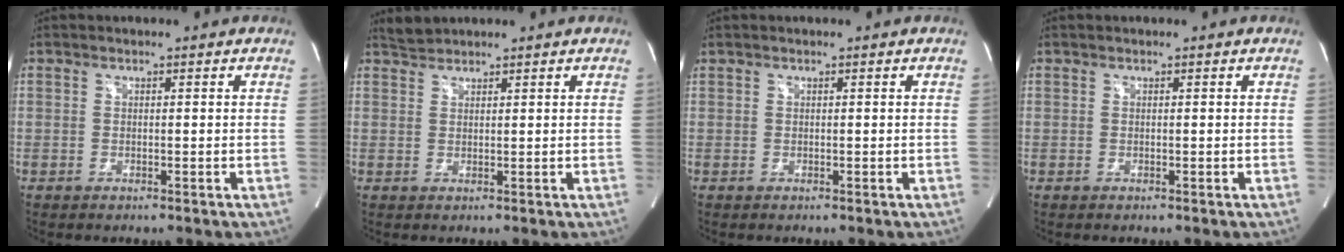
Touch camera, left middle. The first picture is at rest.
{"total": 1.8, "force": [1.7, 0.1, -0.3], "torque": [-0.001, 0.007, 0.036]}
{"total": 0.0}
{"total": 0.0}